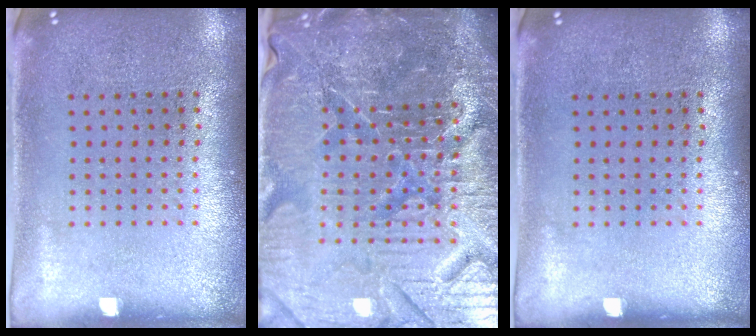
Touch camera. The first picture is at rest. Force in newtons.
{"total": 6.7, "press": 6.0, "slide": 2.9}
{"total": 0.0}